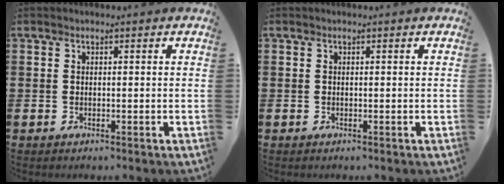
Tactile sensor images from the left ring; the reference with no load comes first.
{"total": 0.0}